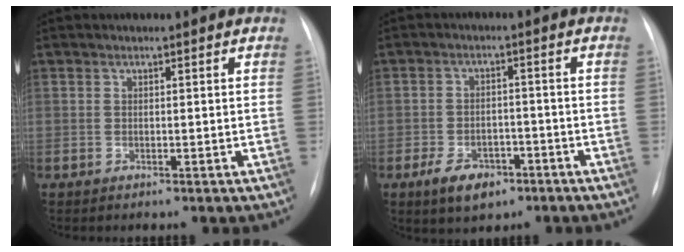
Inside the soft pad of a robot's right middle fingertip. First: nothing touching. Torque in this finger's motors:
{"motor_torque": [0.88, -0.82, 0.28, 0.05]}